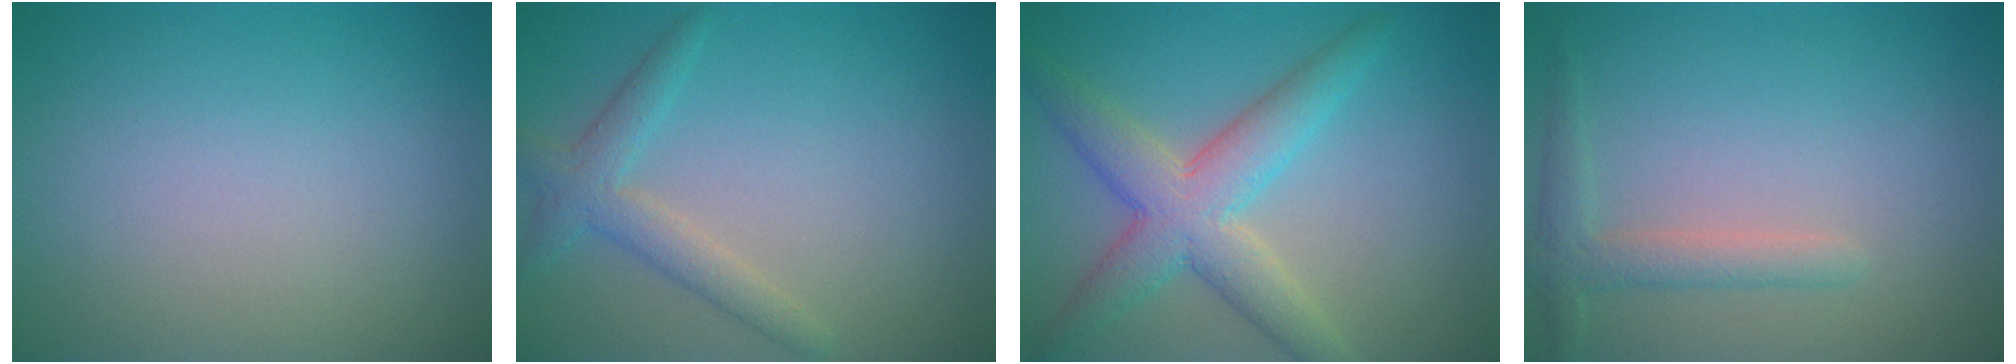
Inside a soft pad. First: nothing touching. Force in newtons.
{"total": 2.6, "press": 2.6, "slide": 0.1}
{"total": 5.0, "press": 4.9, "slide": 0.3}
{"total": 2.3, "press": 2.3, "slide": 0.2}